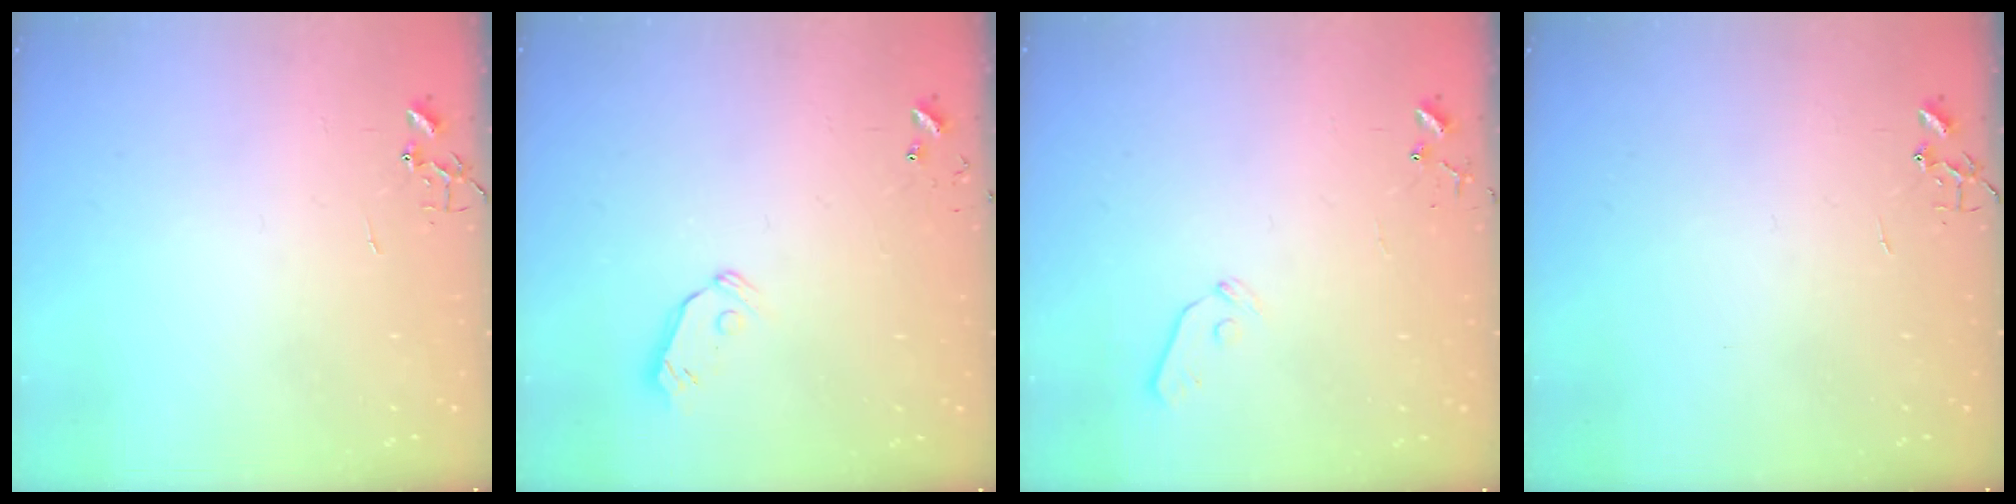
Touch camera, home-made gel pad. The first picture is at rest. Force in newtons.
{"total": 5.8, "press": 5.7, "slide": 0.9}
{"total": 5.5, "press": 5.5, "slide": 0.5}
{"total": 0.0}